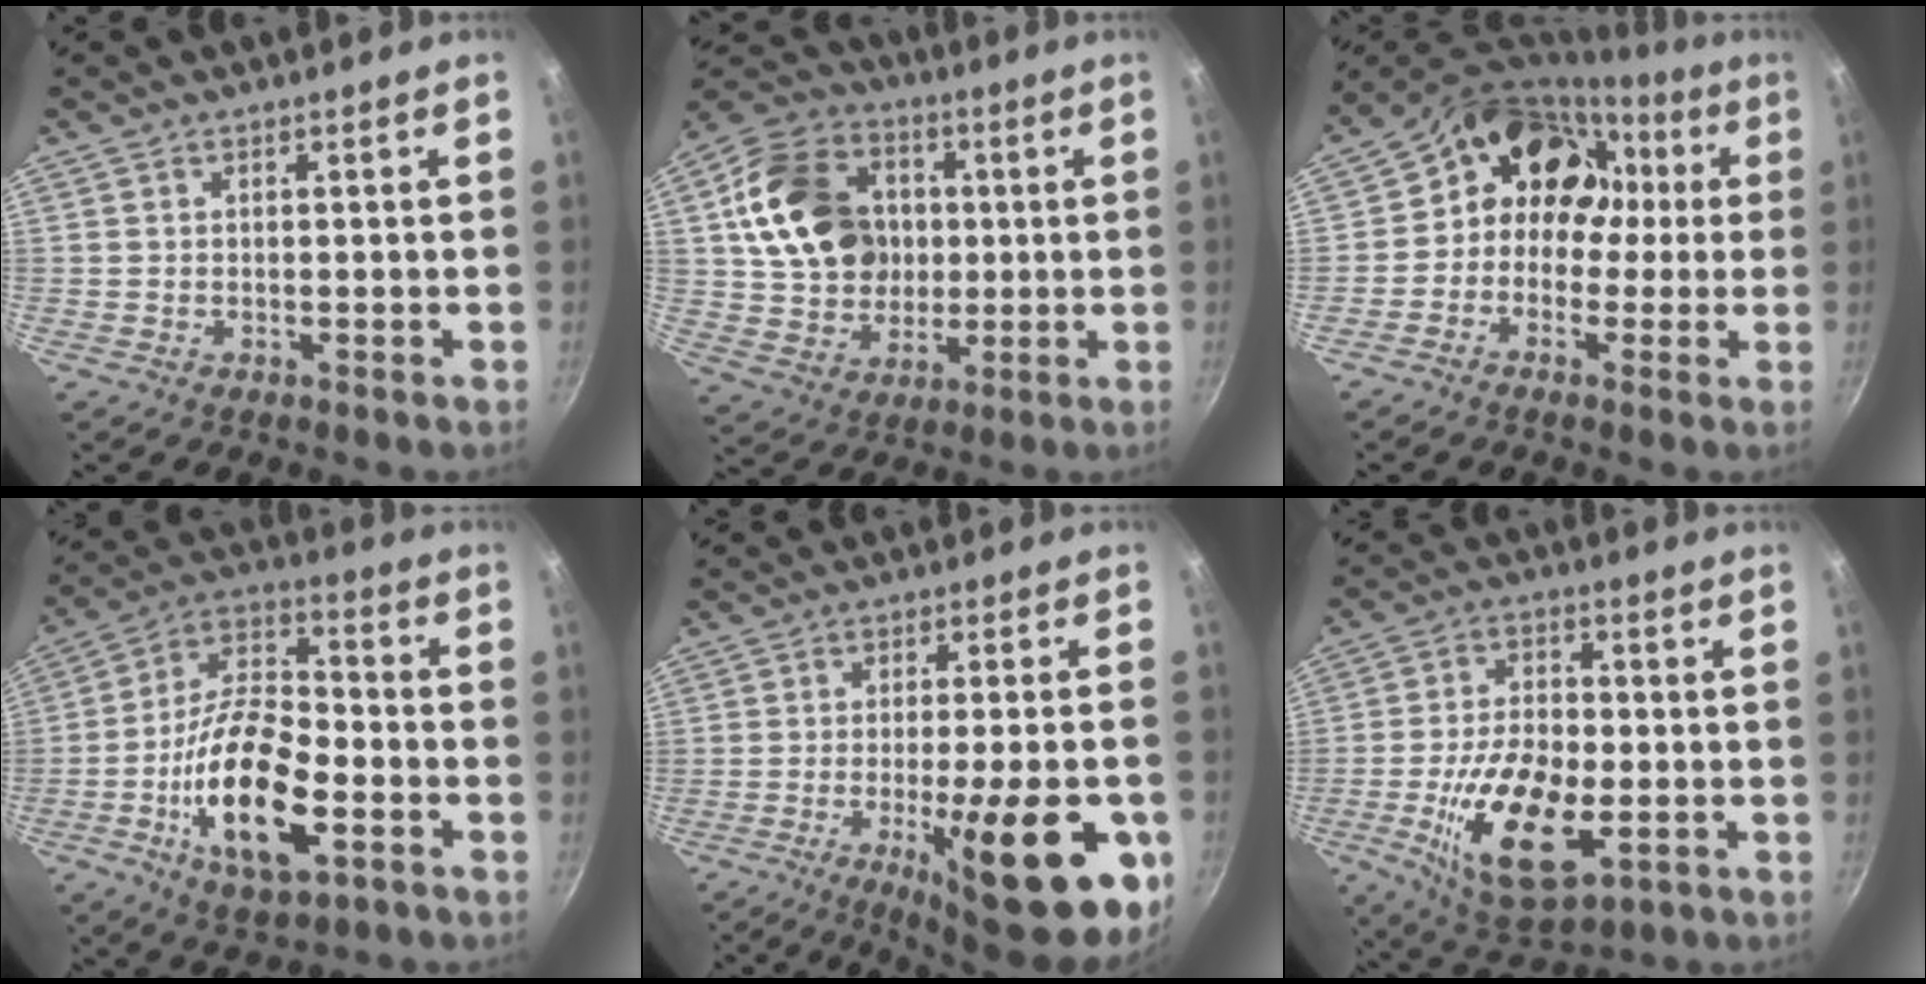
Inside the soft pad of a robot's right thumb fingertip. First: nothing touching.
{"total": 19.3, "force": [2.8, 15.7, 10.8], "torque": [-0.161, 0.013, 0.053]}
{"total": 14.0, "force": [1.1, 11.7, 7.5], "torque": [-0.072, 0.057, -0.001]}
{"total": 20.3, "force": [-7.1, 9.0, 16.7], "torque": [-0.300, 0.033, -0.138]}
{"total": 22.0, "force": [-7.4, 6.3, 19.8], "torque": [-0.243, 0.008, -0.096]}
{"total": 17.9, "force": [-4.6, 9.0, 14.8], "torque": [-0.250, 0.009, -0.073]}